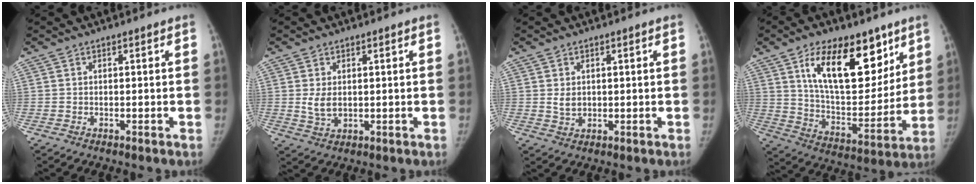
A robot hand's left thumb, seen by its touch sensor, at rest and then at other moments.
{"total": 3.4, "force": [0.6, 2.1, 2.6], "torque": [-0.046, -0.008, 0.017]}
{"total": 2.7, "force": [0.6, 1.9, 1.8], "torque": [-0.024, -0.006, 0.016]}
{"total": 21.4, "force": [11.2, 10.6, 14.8], "torque": [-0.177, -0.057, 0.195]}